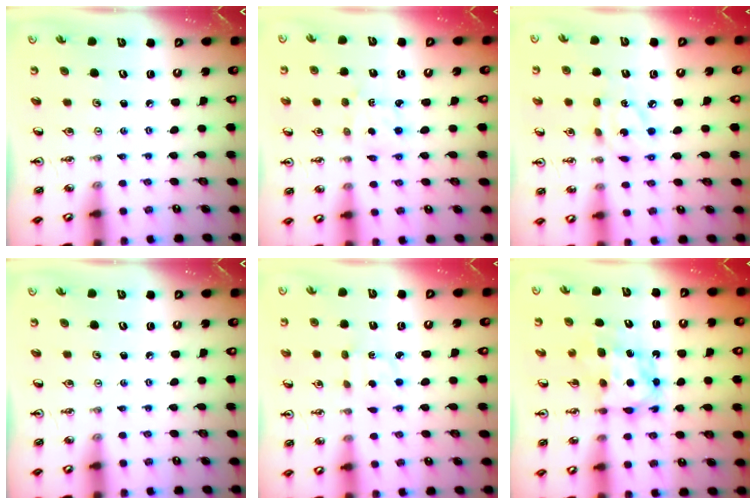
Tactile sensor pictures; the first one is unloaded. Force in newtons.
{"total": 1.8, "press": 1.8, "slide": 0.4}
{"total": 7.4, "press": 7.4, "slide": 0.3}
{"total": 0.0}
{"total": 2.7, "press": 2.6, "slide": 0.5}
{"total": 7.1, "press": 7.0, "slide": 0.5}